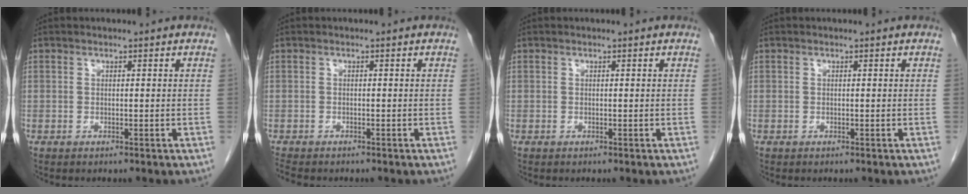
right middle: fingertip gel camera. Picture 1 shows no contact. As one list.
[{"total": 2.9, "force": [-2.6, 0.7, 1.2], "torque": [-0.028, -0.012, -0.039]}, {"total": 0.0}, {"total": 0.0}]